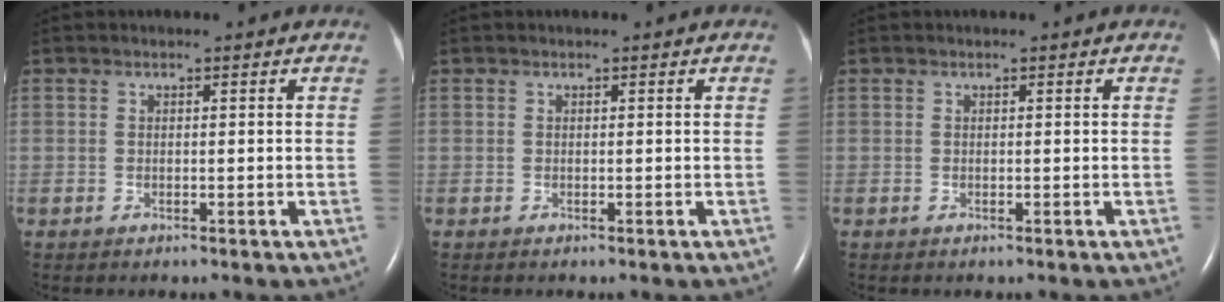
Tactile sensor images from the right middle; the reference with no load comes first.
{"total": 0.0}
{"total": 0.0}